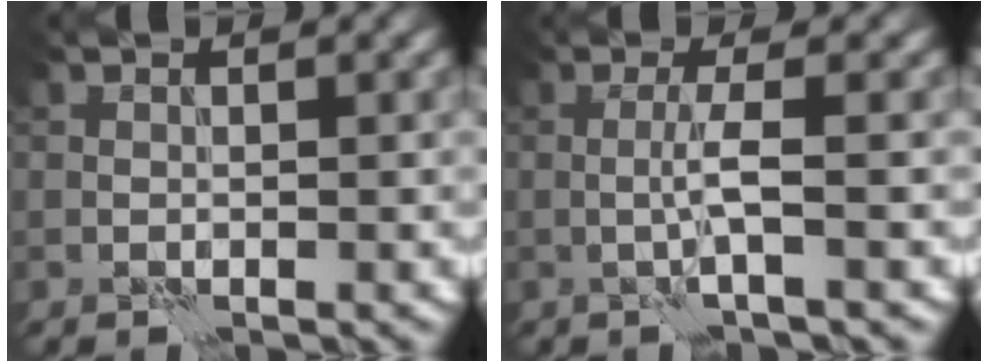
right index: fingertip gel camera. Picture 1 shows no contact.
{"total": 2.0, "force": [-0.1, 0.1, 2.0], "torque": [-0.043, 0.001, -0.005]}